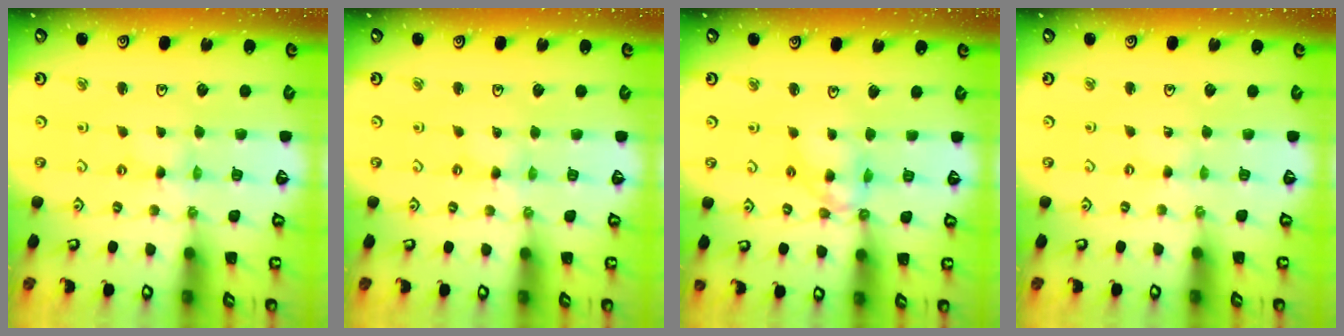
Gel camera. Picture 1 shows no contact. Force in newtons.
{"total": 0.0}
{"total": 11.2, "press": 11.1, "slide": 1.2}
{"total": 0.0}